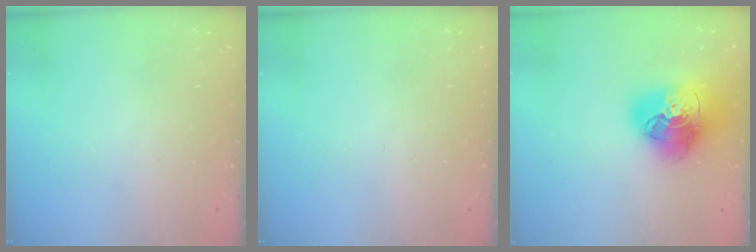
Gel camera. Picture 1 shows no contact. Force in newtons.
{"total": 0.0}
{"total": 21.8, "press": 21.6, "slide": 2.6}